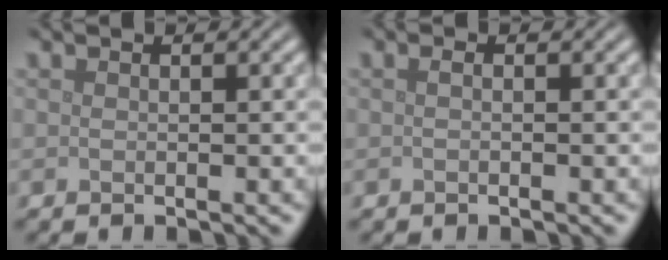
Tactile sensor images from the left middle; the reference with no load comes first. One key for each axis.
{"total": 0.5, "fx": -0.1, "fy": 0.2, "fz": 0.5, "tx": -0.012, "ty": -0.001, "tz": -0.002}